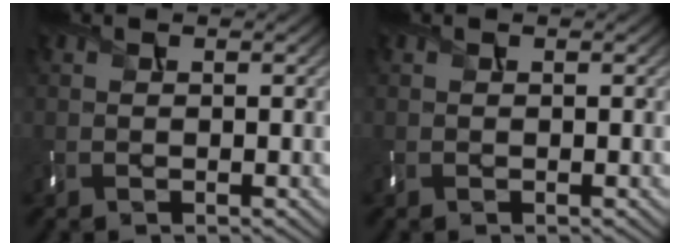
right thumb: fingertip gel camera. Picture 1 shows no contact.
{"total": 0.0}